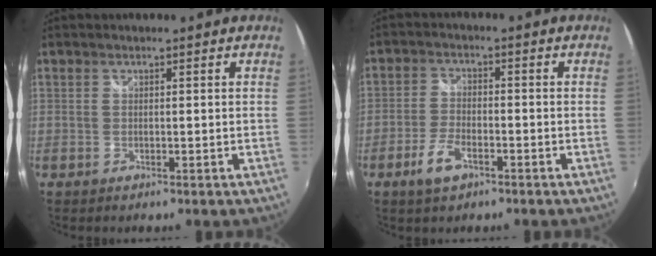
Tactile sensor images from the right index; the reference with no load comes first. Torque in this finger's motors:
{"motor_torque": [0.29, -0.32, 0.28, 0.05]}